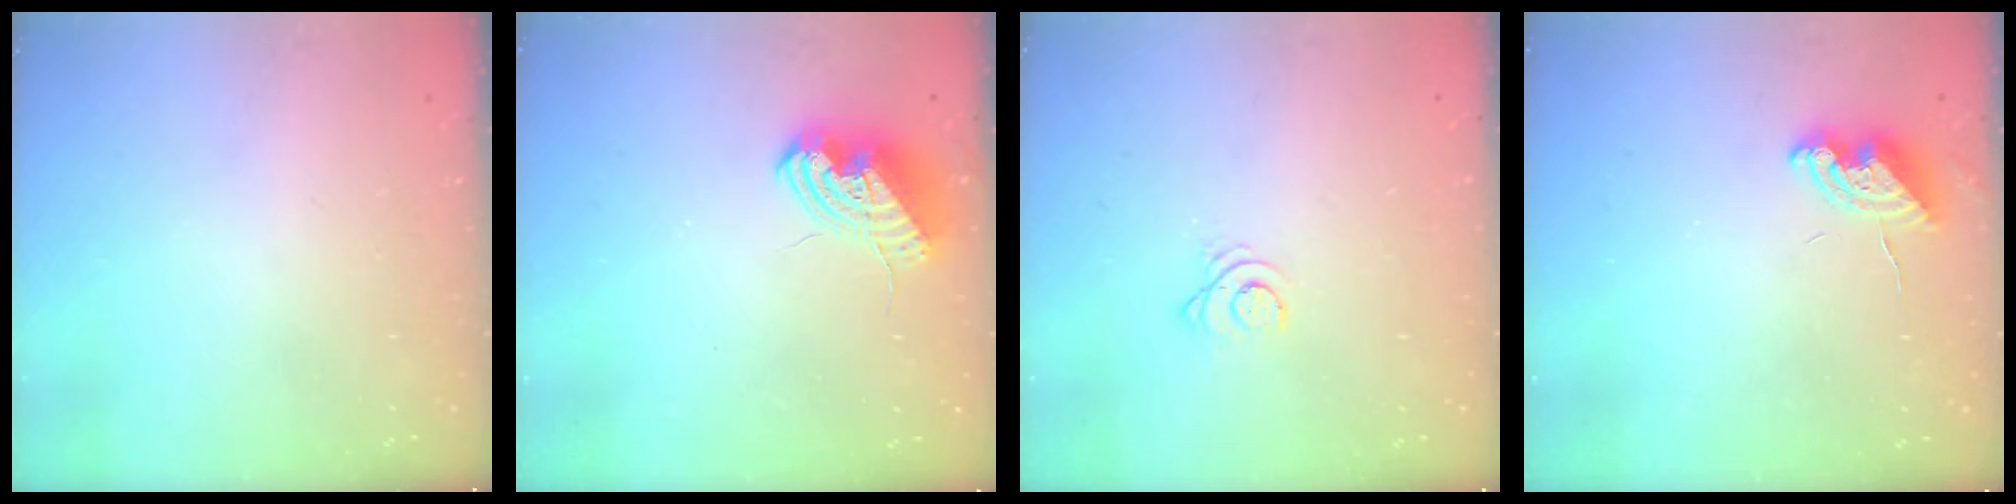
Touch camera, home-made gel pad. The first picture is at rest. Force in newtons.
{"total": 9.1, "press": 9.1, "slide": 0.6}
{"total": 2.7, "press": 2.7, "slide": 0.3}
{"total": 7.1, "press": 7.0, "slide": 0.8}